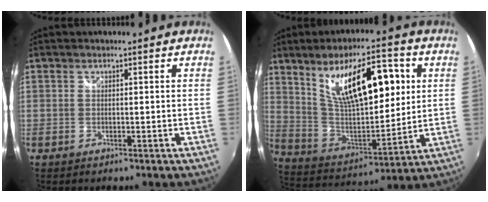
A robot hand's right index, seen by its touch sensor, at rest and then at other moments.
{"total": 19.6, "force": [7.3, 7.8, 16.5], "torque": [-0.267, 0.001, 0.140]}